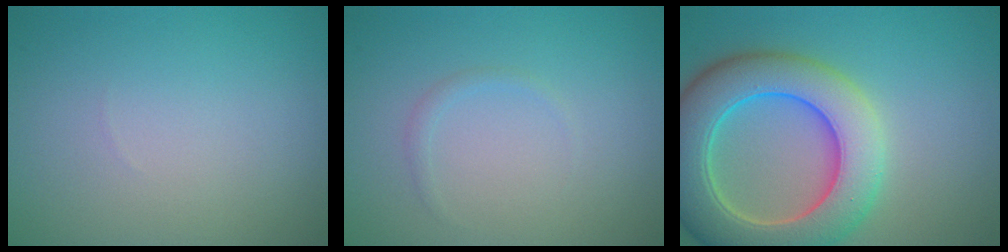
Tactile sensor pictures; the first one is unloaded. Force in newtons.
{"total": 0.7, "press": 0.7, "slide": 0.0}
{"total": 9.9, "press": 9.8, "slide": 0.4}